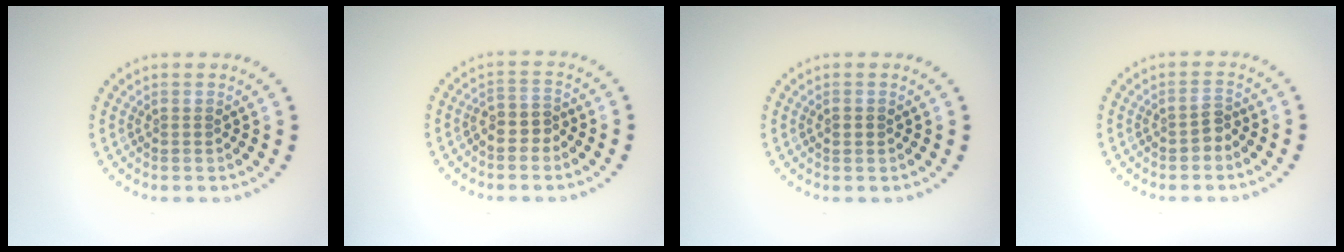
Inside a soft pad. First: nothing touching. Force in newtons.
{"total": 1.6, "press": 1.4, "slide": 0.7}
{"total": 1.1, "press": 1.1, "slide": 0.2}
{"total": 1.3, "press": 1.1, "slide": 0.7}